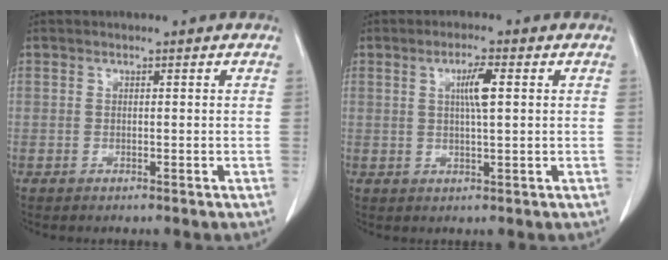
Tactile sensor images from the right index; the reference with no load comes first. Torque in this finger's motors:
{"motor_torque": [0.20, -0.03, 0.09, 0.04]}